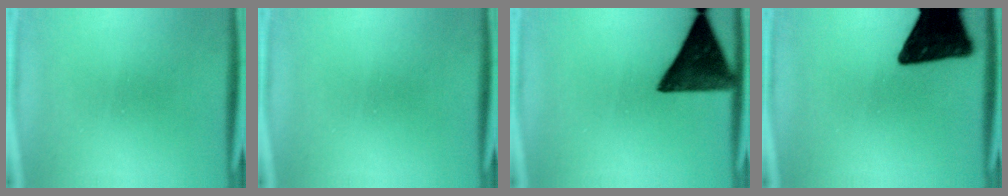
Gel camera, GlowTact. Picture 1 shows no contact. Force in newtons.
{"total": 0.0}
{"total": 14.1}
{"total": 16.3}